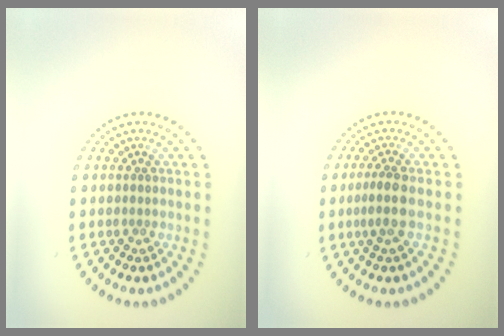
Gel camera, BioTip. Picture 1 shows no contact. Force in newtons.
{"total": 2.0, "press": 1.7, "slide": 1.1}